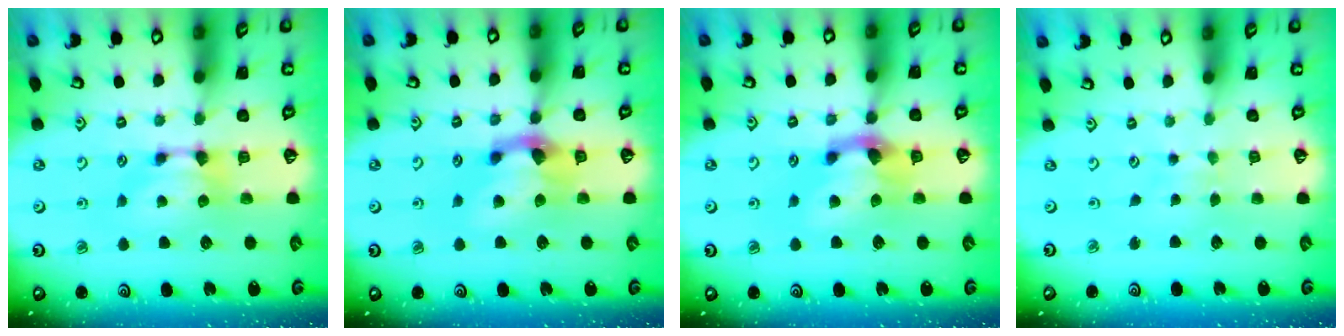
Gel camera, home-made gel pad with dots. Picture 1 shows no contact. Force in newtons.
{"total": 2.8, "press": 2.3, "slide": 1.7}
{"total": 2.8, "press": 2.3, "slide": 1.7}
{"total": 3.6, "press": 3.6, "slide": 0.3}